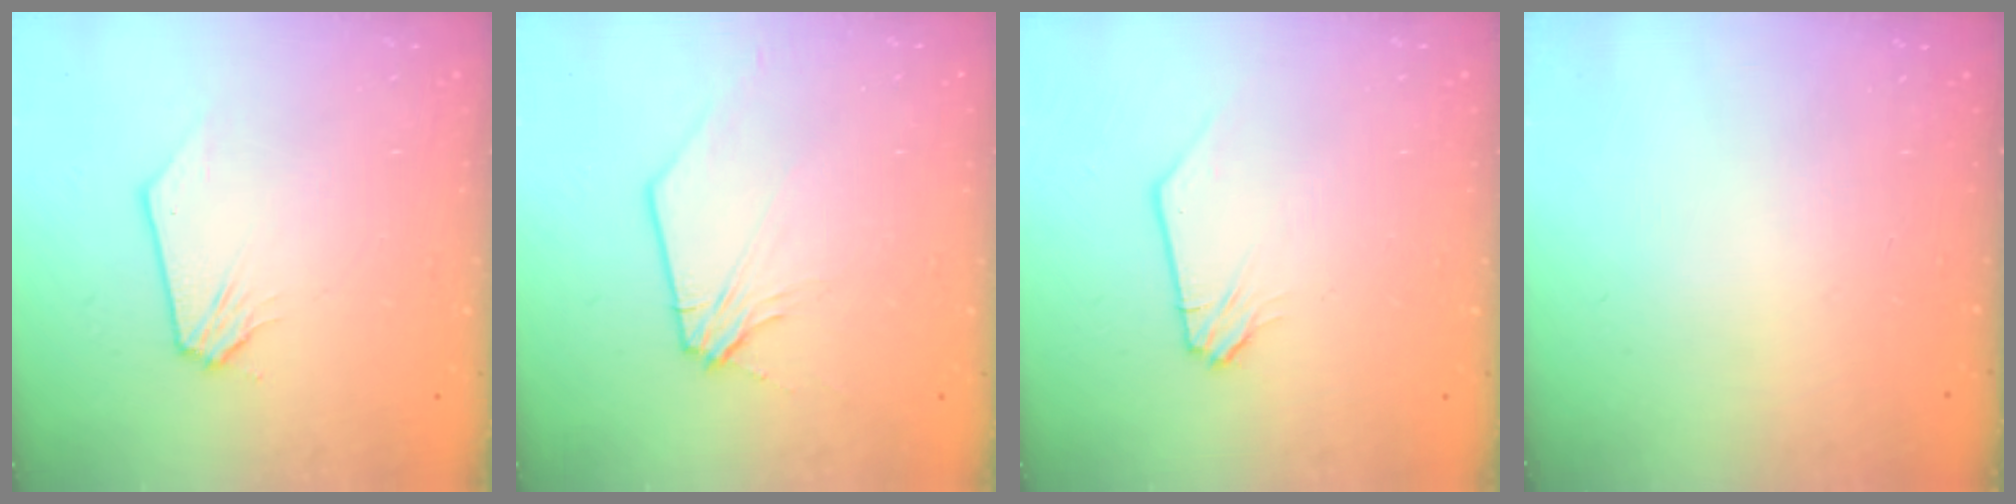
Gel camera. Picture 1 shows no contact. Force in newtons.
{"total": 2.9, "press": 2.8, "slide": 0.5}
{"total": 0.0}
{"total": 0.0}